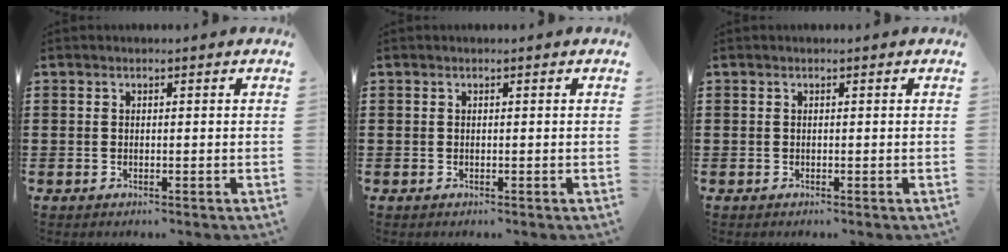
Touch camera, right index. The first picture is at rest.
{"total": 0.0}
{"total": 0.0}